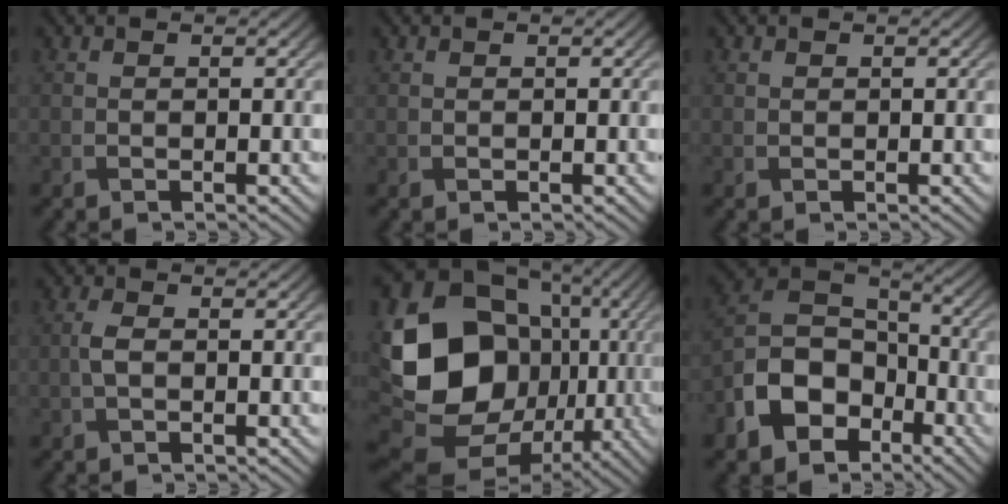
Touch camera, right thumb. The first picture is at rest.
{"total": 0.0}
{"total": 0.0}
{"total": 1.9, "force": [-0.2, 0.9, 1.6], "torque": [-0.041, 0.006, -0.007]}
{"total": 20.9, "force": [-0.1, 16.7, 12.5], "torque": [-0.269, -0.039, 0.026]}
{"total": 12.4, "force": [-5.9, 8.7, 6.7], "torque": [-0.160, -0.026, -0.119]}